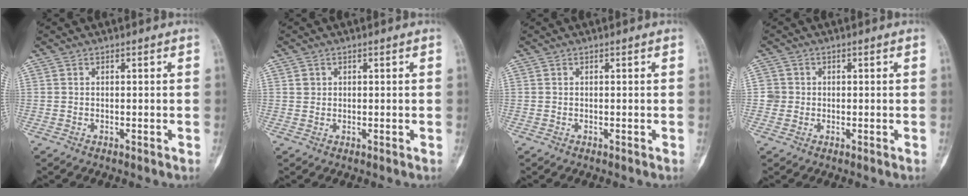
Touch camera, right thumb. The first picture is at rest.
{"total": 1.1, "force": [0.4, 1.0, 0.2], "torque": [0.005, 0.000, 0.005]}
{"total": 0.0}
{"total": 2.3, "force": [-0.1, 2.3, 0.0], "torque": [0.017, 0.008, -0.003]}